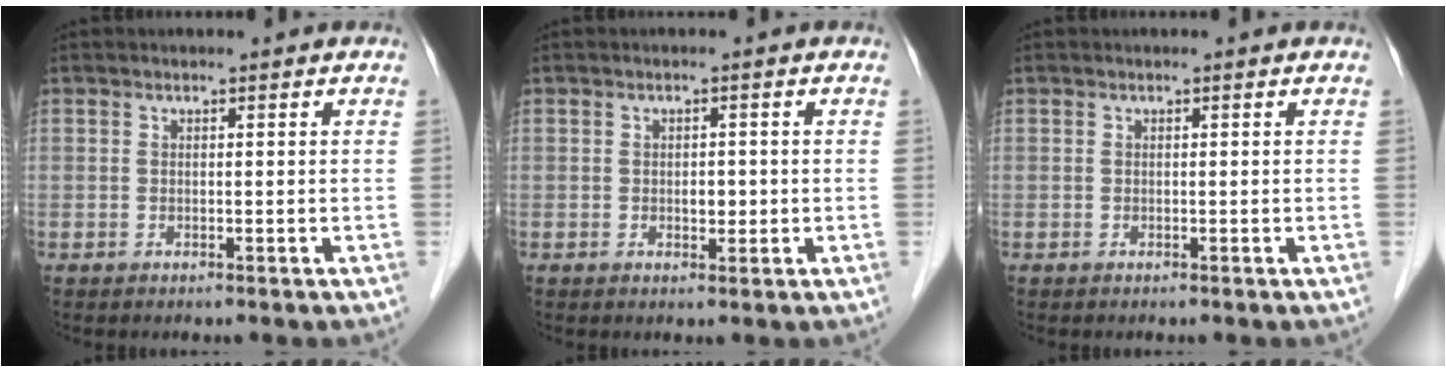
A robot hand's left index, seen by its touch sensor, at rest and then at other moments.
{"total": 1.7, "force": [-0.4, 1.0, 1.3], "torque": [-0.019, -0.002, -0.004]}
{"total": 0.0}